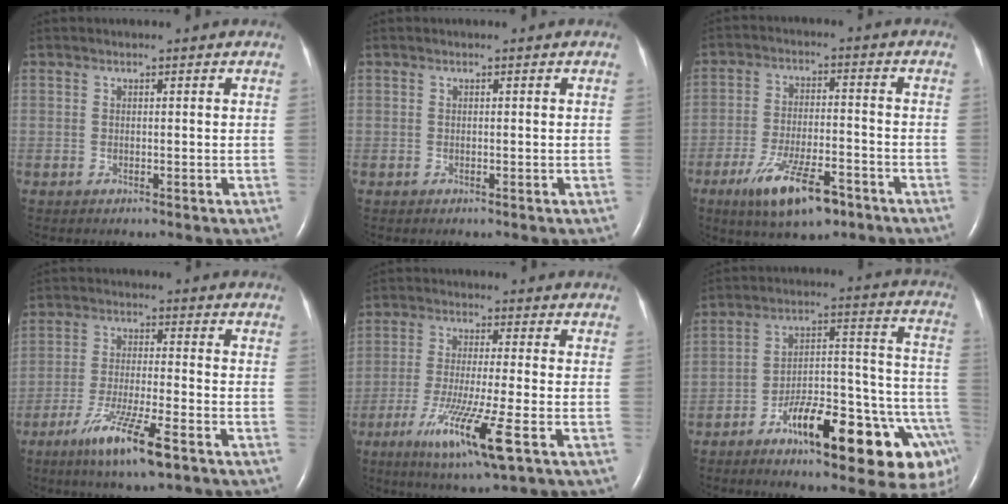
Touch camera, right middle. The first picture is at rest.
{"total": 0.0}
{"total": 11.2, "force": [-6.8, 3.2, 8.3], "torque": [-0.156, -0.015, -0.111]}
{"total": 10.0, "force": [-5.9, 0.6, 8.0], "torque": [-0.156, -0.023, -0.104]}
{"total": 11.3, "force": [-5.1, -0.1, 10.0], "torque": [-0.195, -0.035, -0.088]}
{"total": 22.6, "force": [-12.3, 5.2, 18.3], "torque": [-0.173, 0.044, -0.173]}